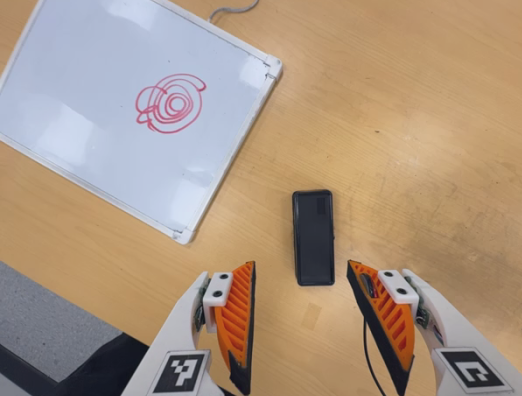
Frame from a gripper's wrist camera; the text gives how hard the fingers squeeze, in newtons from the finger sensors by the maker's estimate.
{"total": 0.0}